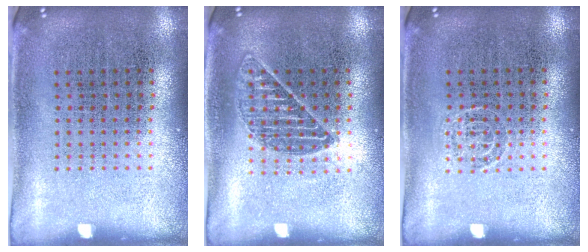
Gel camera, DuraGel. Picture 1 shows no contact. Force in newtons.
{"total": 1.0, "press": 0.9, "slide": 0.4}
{"total": 0.6, "press": 0.5, "slide": 0.3}